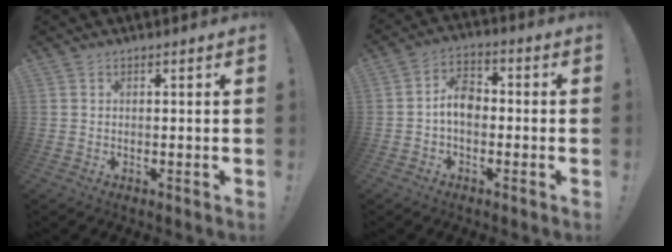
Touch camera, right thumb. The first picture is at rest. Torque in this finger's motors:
{"motor_torque": [1.09, 0.86, 0.26, -0.24, 0.01]}